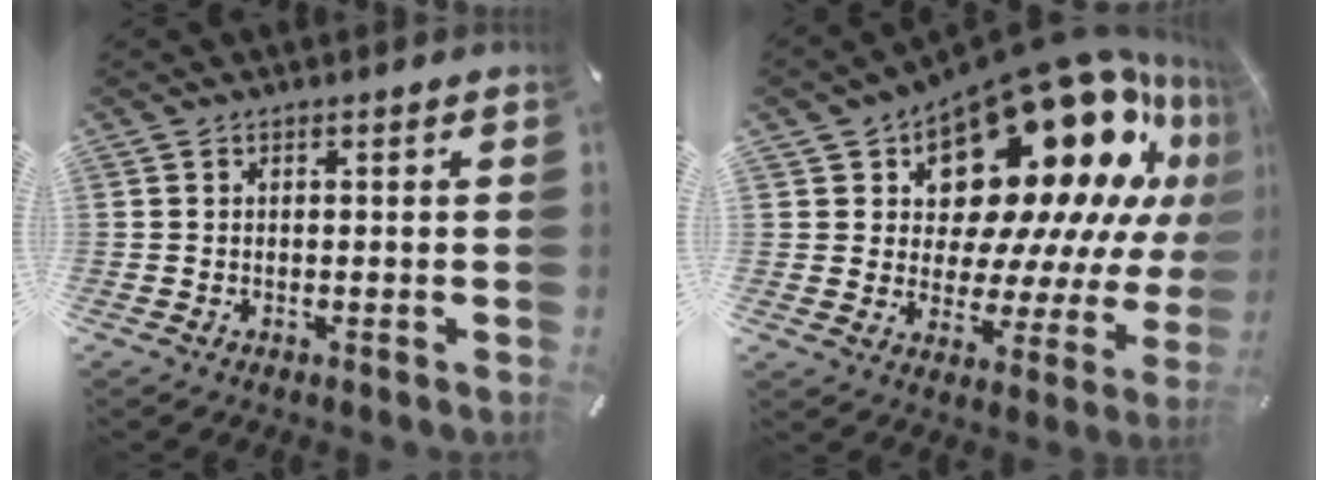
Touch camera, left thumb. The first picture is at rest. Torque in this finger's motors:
{"motor_torque": [1.93, 3.07, 1.57, -1.20, 0.58]}